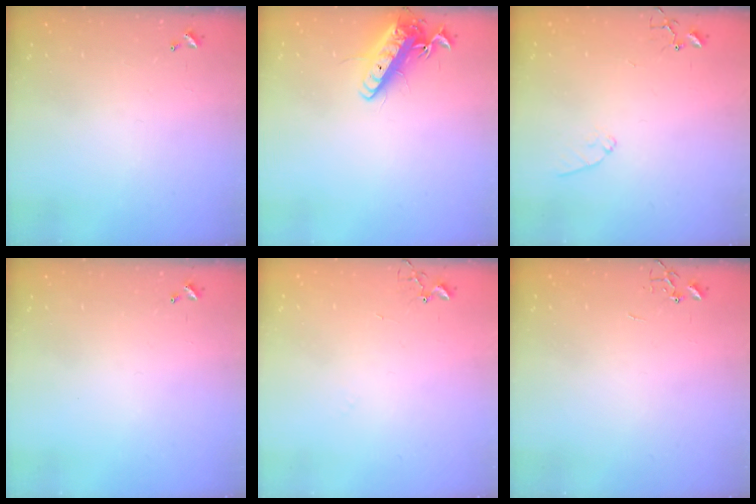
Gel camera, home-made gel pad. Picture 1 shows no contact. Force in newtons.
{"total": 13.9, "press": 13.7, "slide": 2.5}
{"total": 6.4, "press": 6.4, "slide": 0.6}
{"total": 0.0}
{"total": 4.9, "press": 4.9, "slide": 0.5}
{"total": 0.0}